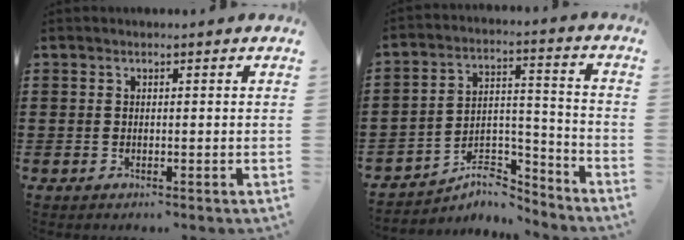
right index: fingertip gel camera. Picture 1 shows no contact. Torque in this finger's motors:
{"motor_torque": [-0.38, -0.31, -1.05, -0.21]}